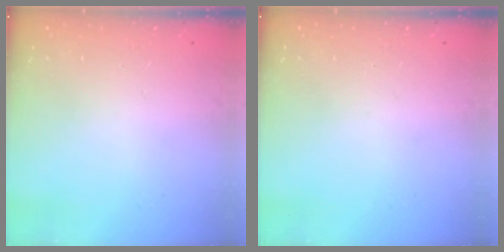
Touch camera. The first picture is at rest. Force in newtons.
{"total": 0.0}